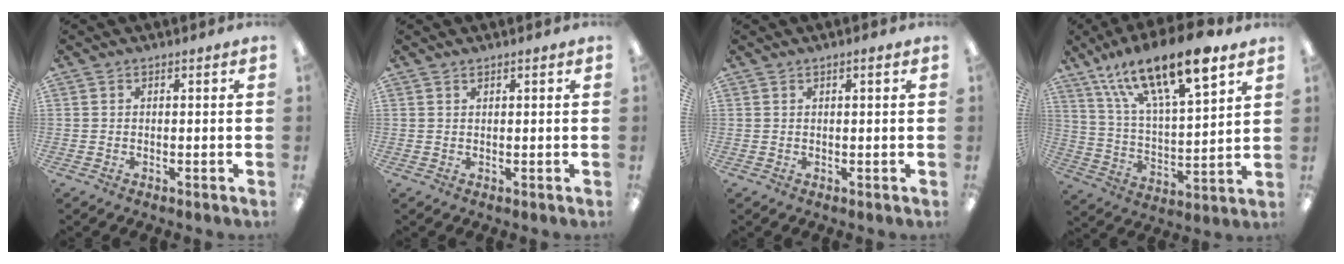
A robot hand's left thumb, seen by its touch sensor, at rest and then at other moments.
{"total": 0.7, "force": [0.5, 0.2, 0.4], "torque": [-0.008, 0.002, 0.009]}
{"total": 1.1, "force": [0.5, 0.2, 1.0], "torque": [-0.019, 0.001, 0.009]}
{"total": 20.6, "force": [14.3, 6.2, 13.5], "torque": [-0.227, -0.084, 0.241]}